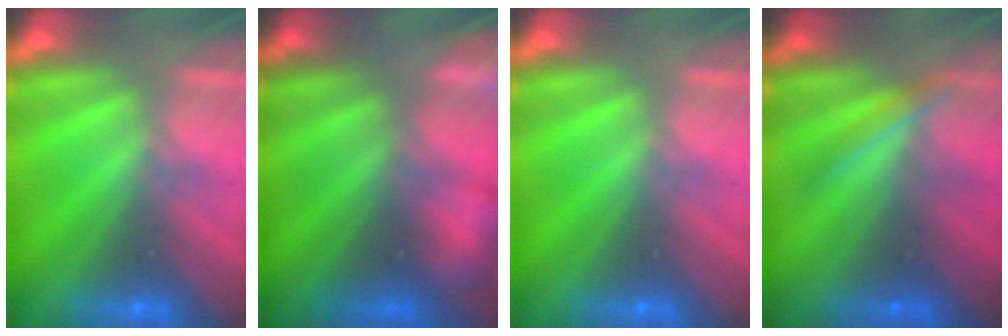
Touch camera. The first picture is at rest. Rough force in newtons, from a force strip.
{"total": 6.6}
{"total": 0.0}
{"total": 1.9}